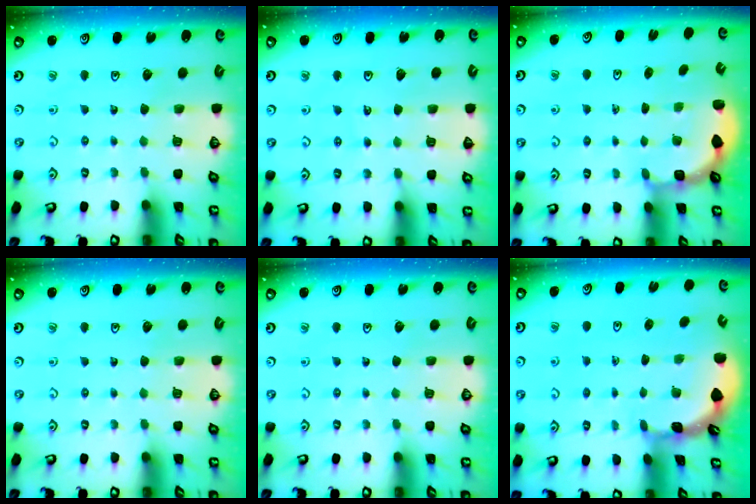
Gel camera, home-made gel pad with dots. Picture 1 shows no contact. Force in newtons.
{"total": 3.0, "press": 3.0, "slide": 0.3}
{"total": 3.0, "press": 2.3, "slide": 1.8}
{"total": 0.0}
{"total": 0.0}
{"total": 1.7, "press": 1.7, "slide": 0.1}